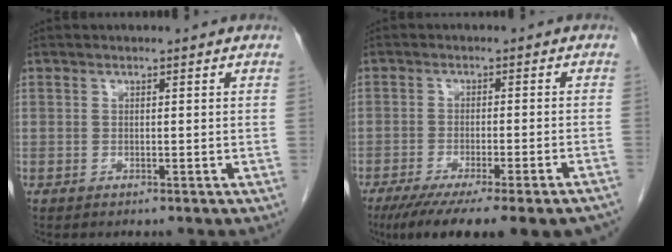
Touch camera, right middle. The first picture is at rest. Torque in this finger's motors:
{"motor_torque": [0.68, -0.67, 0.34, 0.10]}